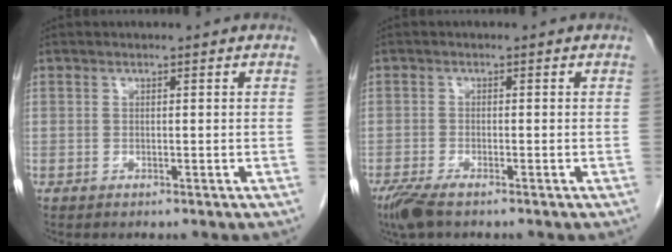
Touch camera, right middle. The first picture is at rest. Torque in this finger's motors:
{"motor_torque": [0.07, 0.05, 0.09, 0.01]}